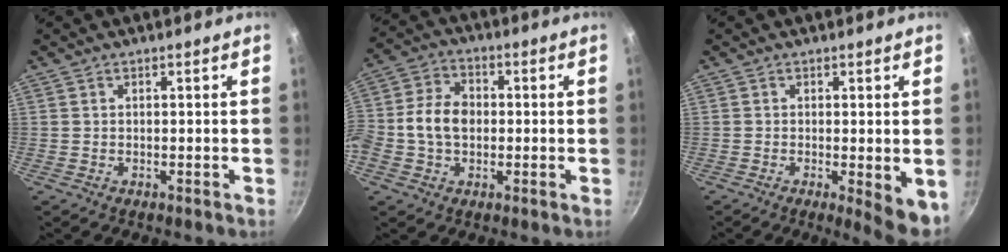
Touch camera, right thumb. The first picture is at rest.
{"total": 10.5, "force": [-0.5, 7.7, 7.1], "torque": [-0.117, 0.024, -0.028]}
{"total": 5.9, "force": [-1.0, 1.6, 5.6], "torque": [-0.063, -0.008, -0.008]}